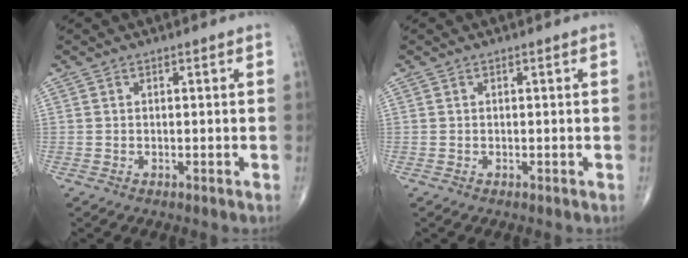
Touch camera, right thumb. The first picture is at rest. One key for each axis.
{"total": 0.0}